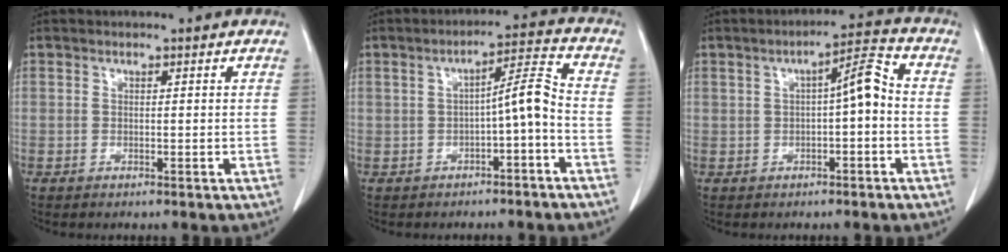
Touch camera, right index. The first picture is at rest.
{"total": 5.6, "force": [-1.3, 0.7, 5.5], "torque": [-0.082, 0.025, -0.016]}
{"total": 5.6, "force": [0.1, 1.2, 5.5], "torque": [-0.083, 0.025, -0.001]}